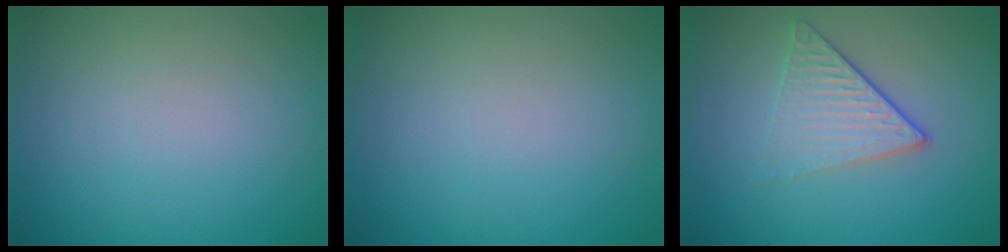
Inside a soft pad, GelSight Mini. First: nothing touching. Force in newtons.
{"total": 0.0}
{"total": 3.7, "press": 2.7, "slide": 2.6}